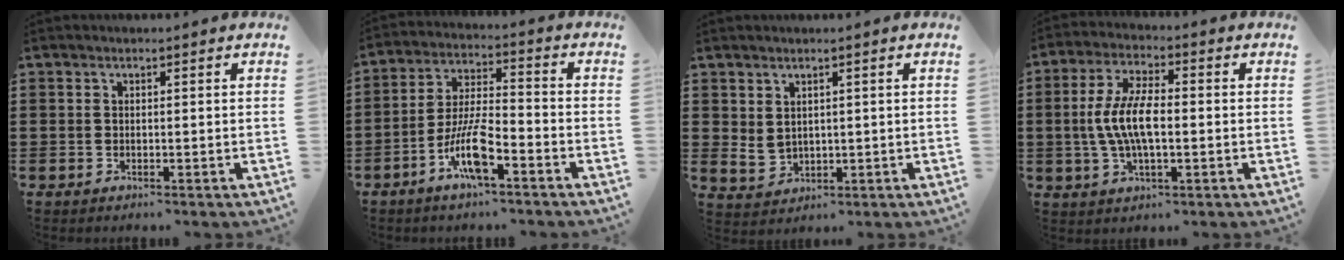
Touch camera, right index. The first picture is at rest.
{"total": 8.9, "force": [-4.8, 2.2, 7.2], "torque": [-0.162, -0.004, -0.093]}
{"total": 2.5, "force": [1.4, 1.8, 1.2], "torque": [-0.037, 0.002, 0.026]}
{"total": 8.4, "force": [-0.7, 3.2, 7.7], "torque": [-0.177, -0.006, -0.022]}